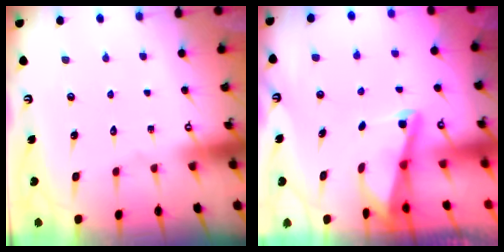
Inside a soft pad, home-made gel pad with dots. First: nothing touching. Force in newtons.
{"total": 2.0, "press": 2.0, "slide": 0.3}